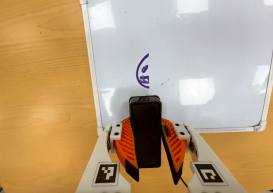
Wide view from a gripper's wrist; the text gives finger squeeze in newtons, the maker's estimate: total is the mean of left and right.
{"total": 11.0, "left": 10.3, "right": 11.6}